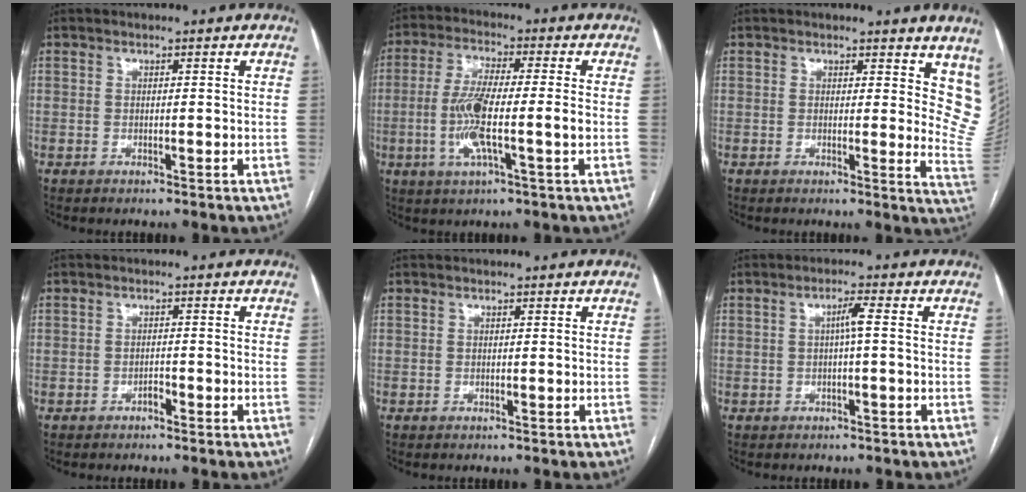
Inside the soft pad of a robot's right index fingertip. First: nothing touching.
{"total": 9.7, "force": [-1.8, 0.7, 9.5], "torque": [-0.191, 0.000, -0.038]}
{"total": 9.7, "force": [7.6, 3.9, 4.6], "torque": [-0.030, -0.033, 0.058]}
{"total": 1.1, "force": [-0.9, 0.6, 0.5], "torque": [-0.004, 0.003, -0.014]}
{"total": 0.0}
{"total": 2.2, "force": [0.0, -0.2, 2.2], "torque": [-0.036, 0.004, 0.001]}